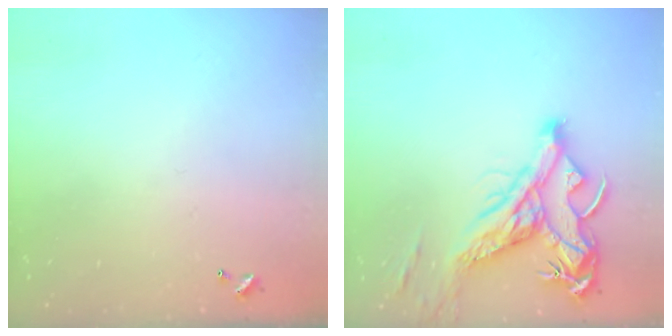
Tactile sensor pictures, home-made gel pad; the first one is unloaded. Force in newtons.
{"total": 9.6, "press": 9.4, "slide": 1.7}